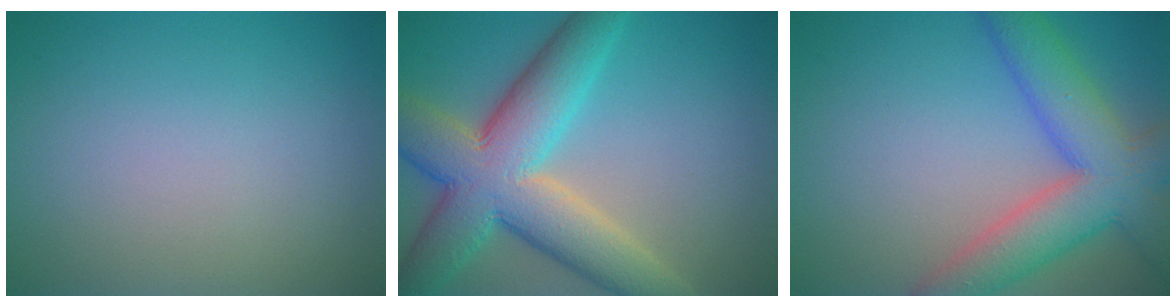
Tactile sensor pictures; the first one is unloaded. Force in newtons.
{"total": 10.8, "press": 10.8, "slide": 0.7}
{"total": 8.3, "press": 8.3, "slide": 0.4}